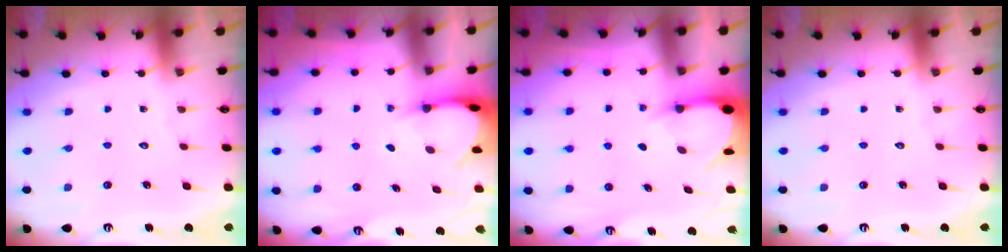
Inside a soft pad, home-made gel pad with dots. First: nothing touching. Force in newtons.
{"total": 3.7, "press": 3.7, "slide": 0.2}
{"total": 3.6, "press": 3.6, "slide": 0.2}
{"total": 0.0}